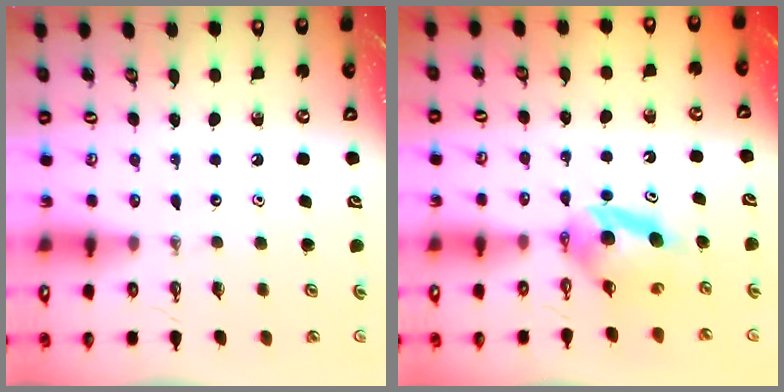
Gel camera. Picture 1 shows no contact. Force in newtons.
{"total": 5.9, "press": 5.8, "slide": 1.0}